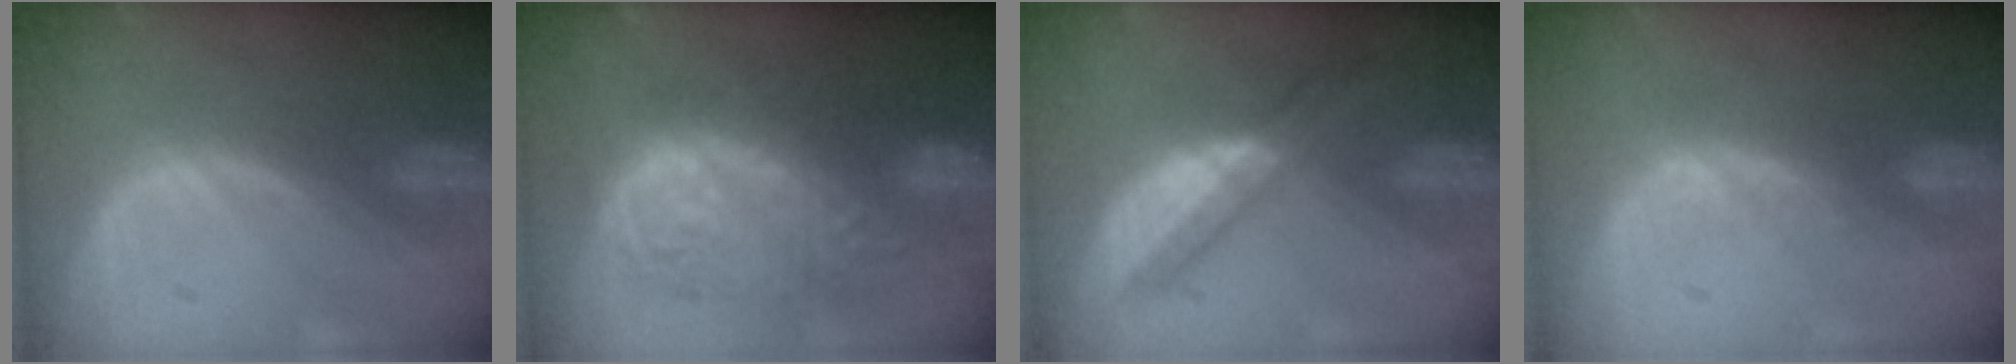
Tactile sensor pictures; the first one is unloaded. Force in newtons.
{"total": 12.1, "press": 12.0, "slide": 1.1}
{"total": 6.1, "press": 5.4, "slide": 2.9}
{"total": 2.5, "press": 1.9, "slide": 1.5}